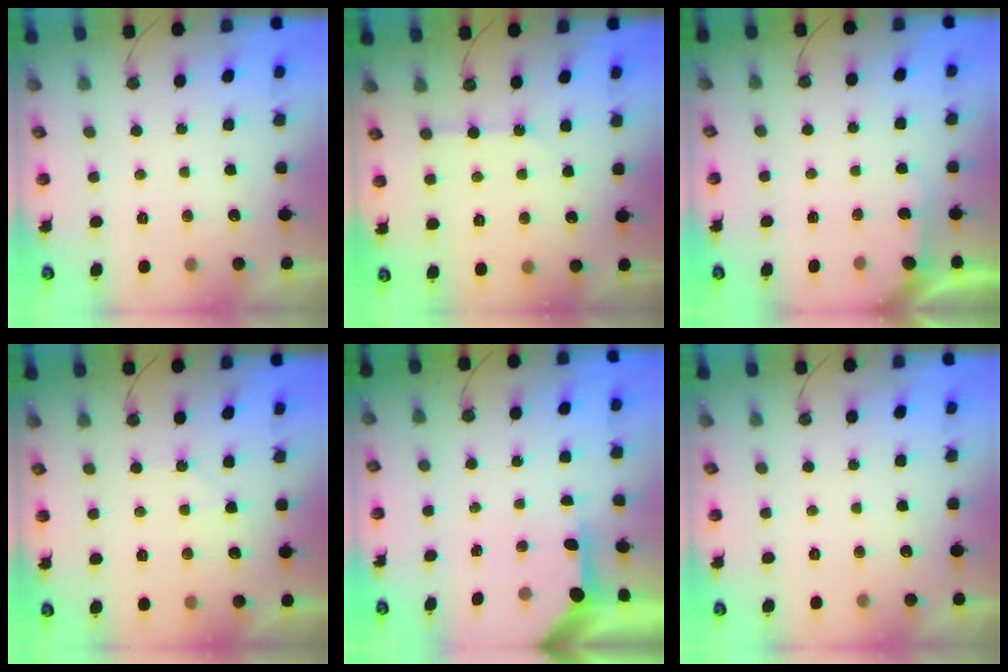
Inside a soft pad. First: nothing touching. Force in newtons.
{"total": 3.3, "press": 3.3, "slide": 0.3}
{"total": 2.5, "press": 2.5, "slide": 0.3}
{"total": 4.1, "press": 4.0, "slide": 0.6}
{"total": 5.3, "press": 5.3, "slide": 0.4}
{"total": 0.0}